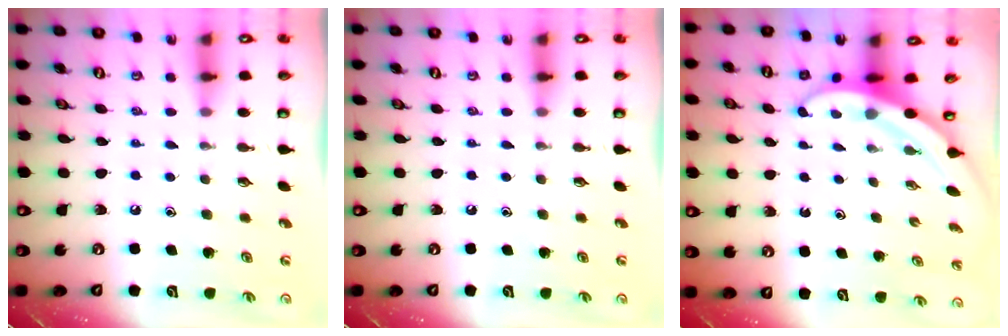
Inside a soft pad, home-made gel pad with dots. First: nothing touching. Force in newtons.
{"total": 0.0}
{"total": 3.3, "press": 3.3, "slide": 0.1}